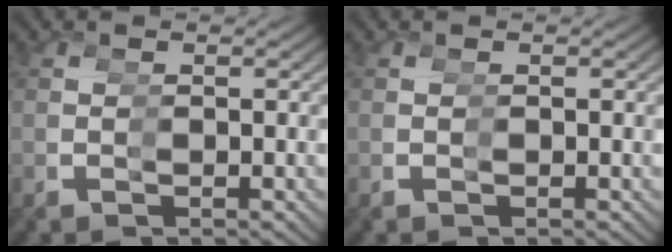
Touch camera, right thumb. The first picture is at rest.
{"total": 0.0}